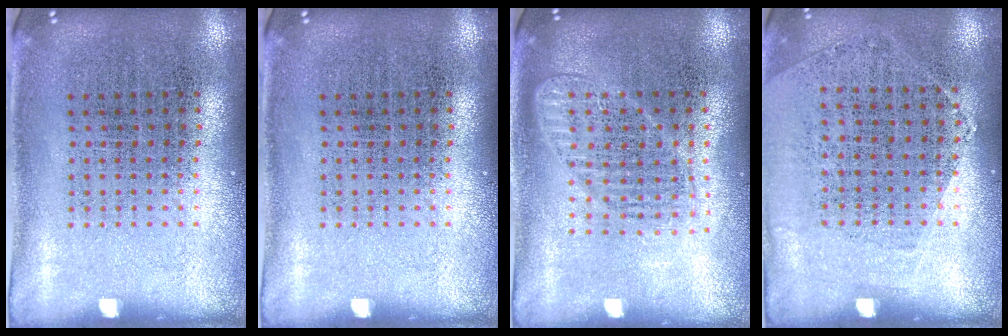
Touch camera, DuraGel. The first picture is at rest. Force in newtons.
{"total": 0.0}
{"total": 1.6, "press": 1.4, "slide": 0.7}
{"total": 1.1, "press": 0.9, "slide": 0.7}